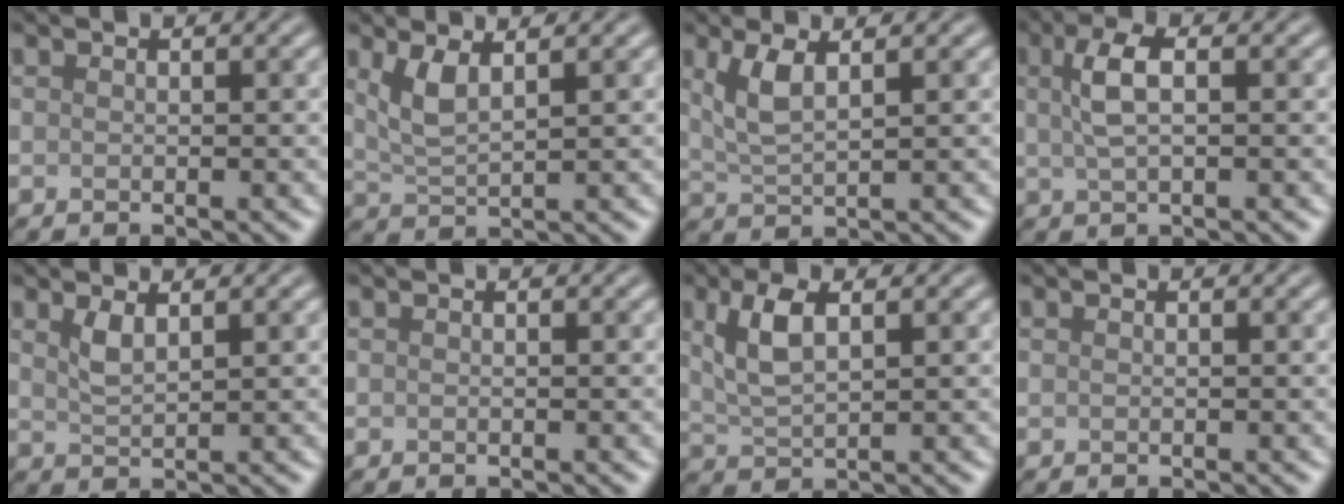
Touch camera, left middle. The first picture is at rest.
{"total": 2.8, "force": [1.4, 0.8, 2.2], "torque": [-0.052, -0.007, 0.034]}
{"total": 3.1, "force": [1.4, 0.9, 2.6], "torque": [-0.058, -0.004, 0.032]}
{"total": 3.4, "force": [0.9, 1.2, 3.0], "torque": [-0.062, 0.008, 0.016]}
{"total": 1.8, "force": [1.1, 0.5, 1.3], "torque": [-0.030, -0.002, 0.025]}
{"total": 0.0}
{"total": 3.8, "force": [1.5, 1.6, 3.2], "torque": [-0.071, 0.004, 0.032]}
{"total": 0.0}